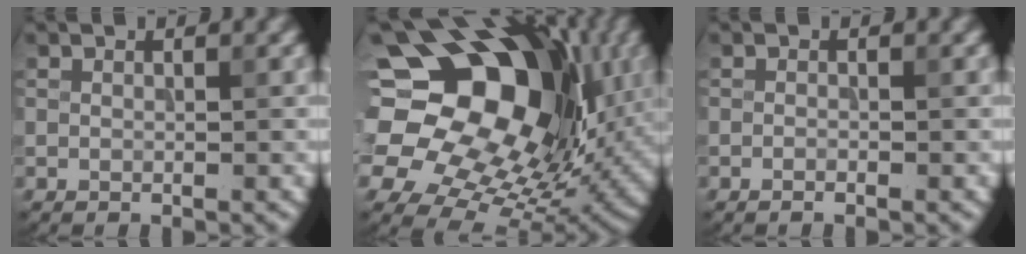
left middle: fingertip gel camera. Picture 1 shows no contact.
{"total": 19.4, "force": [5.6, 13.8, 12.3], "torque": [-0.188, 0.028, 0.095]}
{"total": 0.5, "force": [-0.3, 0.1, 0.4], "torque": [-0.005, -0.002, -0.006]}